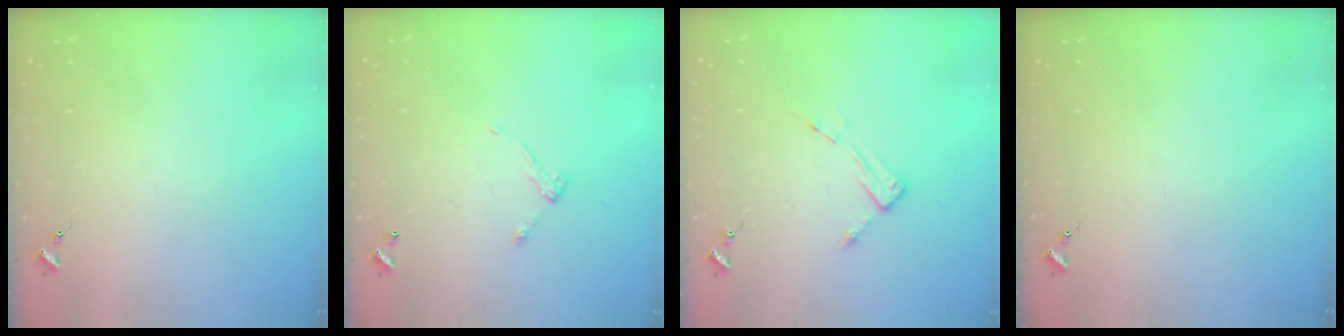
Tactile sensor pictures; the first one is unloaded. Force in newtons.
{"total": 5.7, "press": 5.7, "slide": 0.5}
{"total": 4.4, "press": 4.4, "slide": 0.2}
{"total": 0.0}